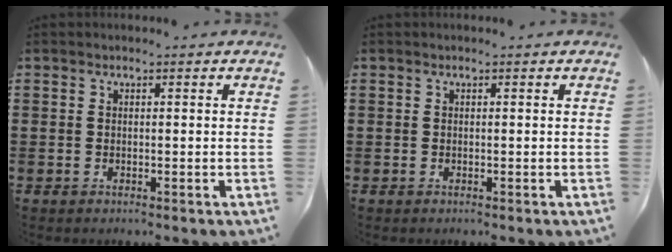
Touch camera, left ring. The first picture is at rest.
{"total": 0.0}